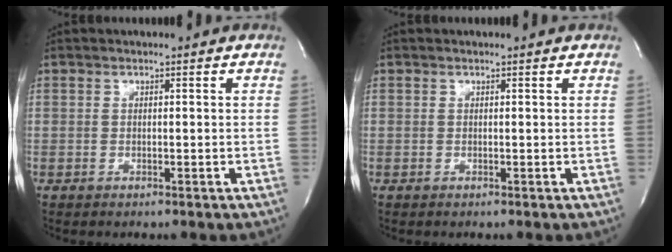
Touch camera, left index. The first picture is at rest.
{"total": 0.0}